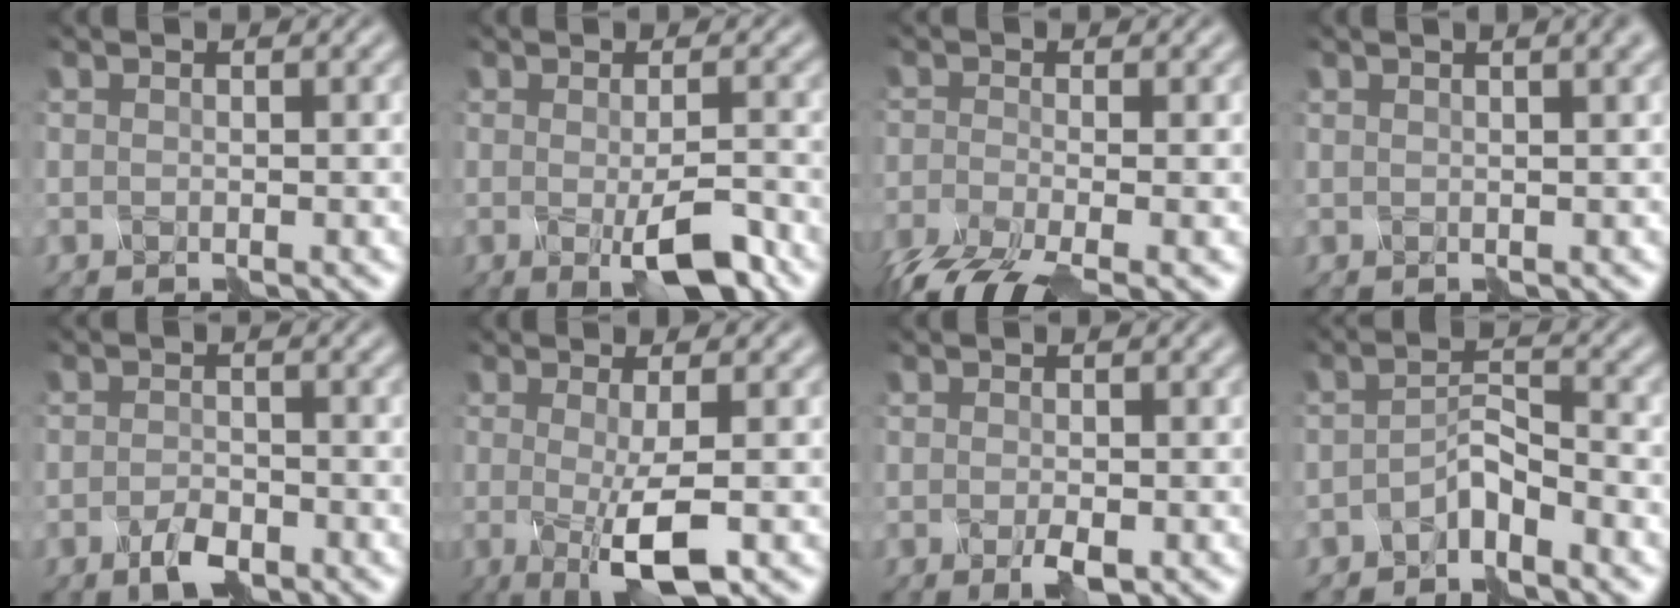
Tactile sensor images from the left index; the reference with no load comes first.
{"total": 3.7, "force": [-1.8, 0.4, 3.3], "torque": [-0.063, -0.003, -0.026]}
{"total": 7.1, "force": [-5.1, 2.0, 4.4], "torque": [-0.112, -0.025, -0.096]}
{"total": 2.1, "force": [1.2, 0.5, 1.6], "torque": [-0.005, 0.009, 0.006]}
{"total": 2.0, "force": [-1.6, 0.6, 1.1], "torque": [-0.032, 0.002, -0.032]}
{"total": 4.6, "force": [-0.9, 0.7, 4.5], "torque": [-0.092, -0.007, -0.016]}
{"total": 1.7, "force": [-0.9, 0.6, 1.4], "torque": [-0.041, -0.003, -0.016]}
{"total": 1.9, "force": [-1.6, 0.0, 1.0], "torque": [-0.027, 0.013, -0.034]}